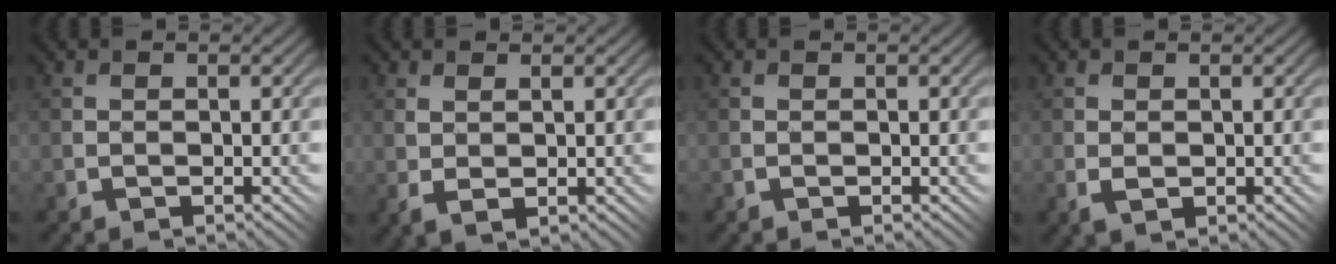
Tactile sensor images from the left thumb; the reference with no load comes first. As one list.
[{"total": 2.0, "force": [0.5, 0.8, 1.8], "torque": [-0.044, -0.004, 0.014]}, {"total": 0.0}, {"total": 1.5, "force": [-0.2, 1.0, 1.2], "torque": [-0.024, -0.001, -0.004]}]